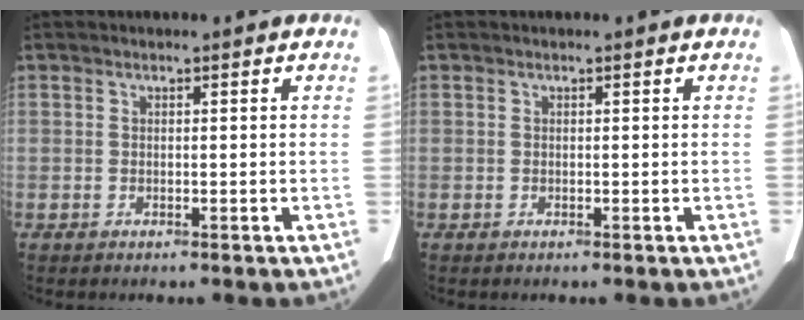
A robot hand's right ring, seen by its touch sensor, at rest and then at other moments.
{"total": 0.0}